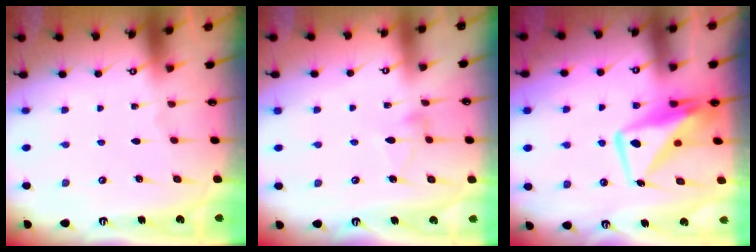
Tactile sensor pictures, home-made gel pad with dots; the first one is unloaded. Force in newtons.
{"total": 3.9, "press": 3.9, "slide": 0.2}
{"total": 11.4, "press": 11.4, "slide": 0.8}